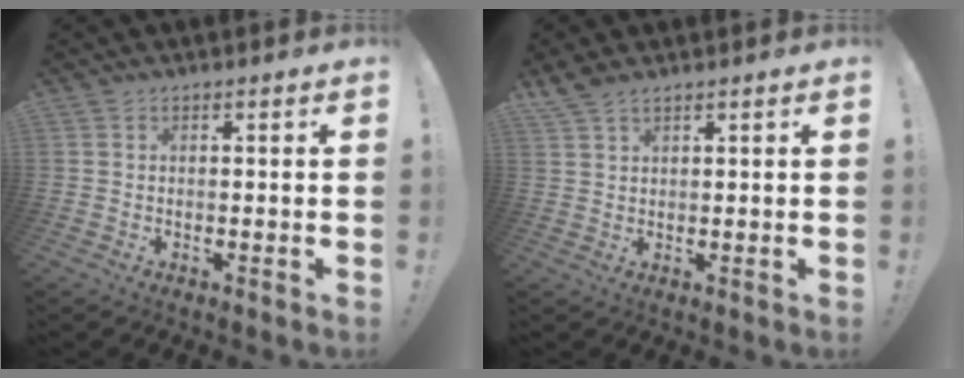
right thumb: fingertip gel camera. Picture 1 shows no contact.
{"total": 3.6, "force": [3.0, 1.1, 1.7], "torque": [-0.037, -0.012, 0.057]}